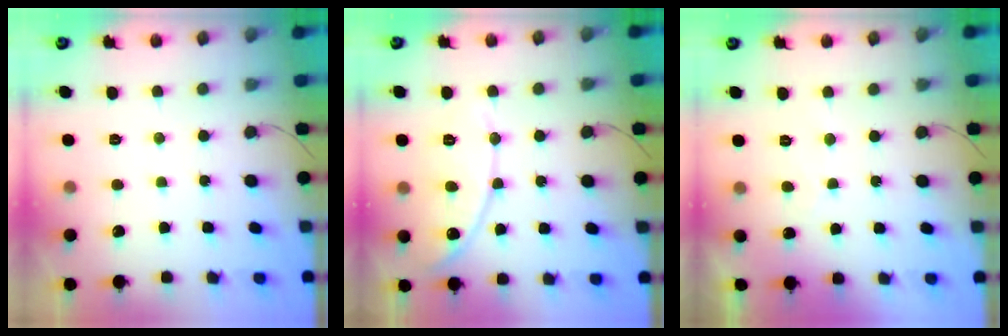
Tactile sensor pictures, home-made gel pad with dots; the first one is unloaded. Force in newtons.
{"total": 11.0, "press": 11.0, "slide": 1.0}
{"total": 2.9, "press": 2.9, "slide": 0.2}